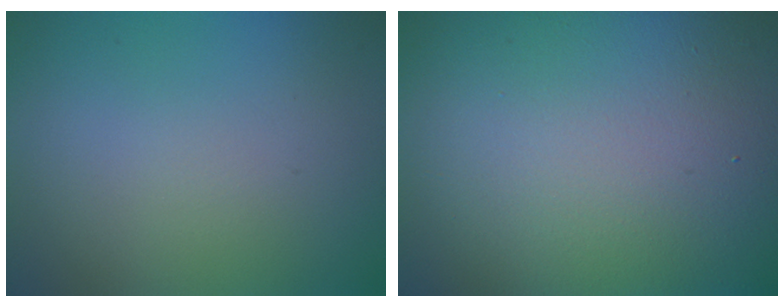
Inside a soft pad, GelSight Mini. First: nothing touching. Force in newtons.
{"total": 22.5, "press": 22.5, "slide": 1.3}